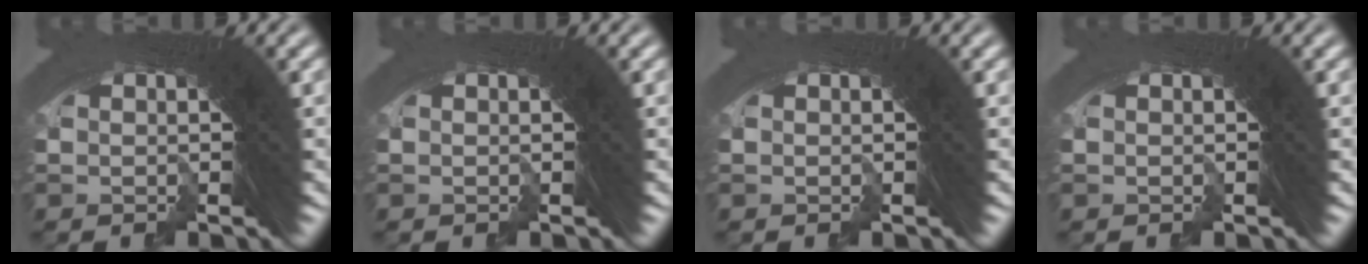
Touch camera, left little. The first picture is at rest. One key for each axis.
{"total": 0.0}
{"total": 0.0}
{"total": 0.0}